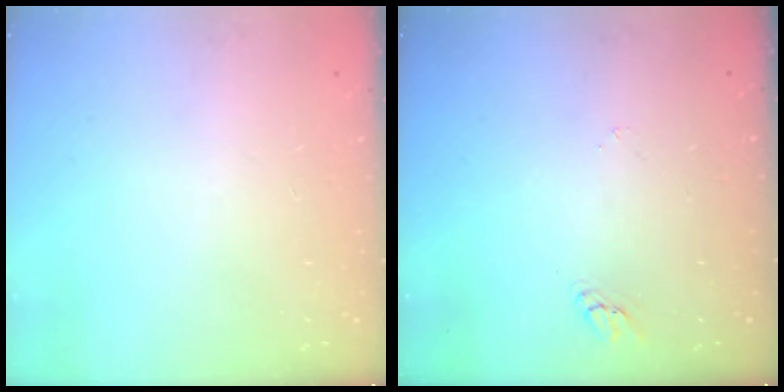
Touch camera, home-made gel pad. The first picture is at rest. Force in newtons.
{"total": 2.0, "press": 2.0, "slide": 0.2}